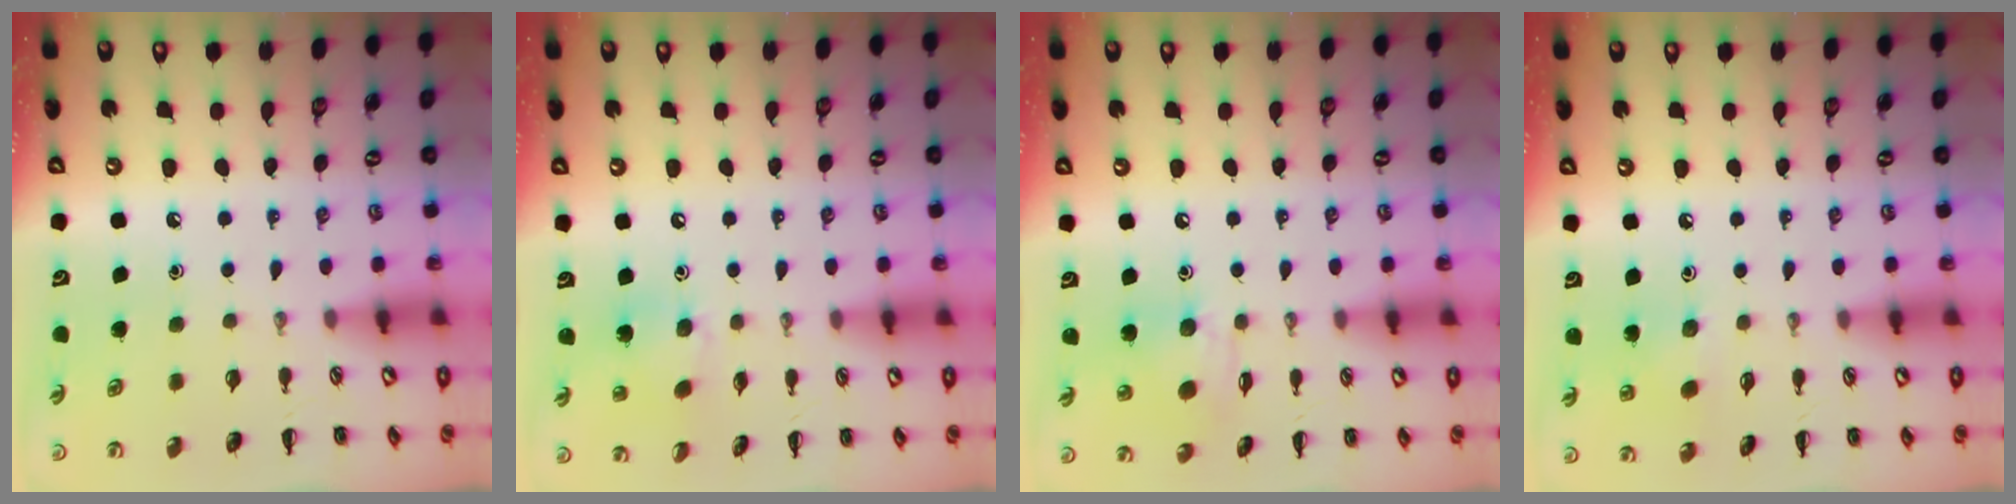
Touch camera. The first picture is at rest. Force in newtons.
{"total": 8.4, "press": 8.1, "slide": 2.1}
{"total": 8.9, "press": 8.8, "slide": 1.2}
{"total": 4.3, "press": 4.1, "slide": 1.3}